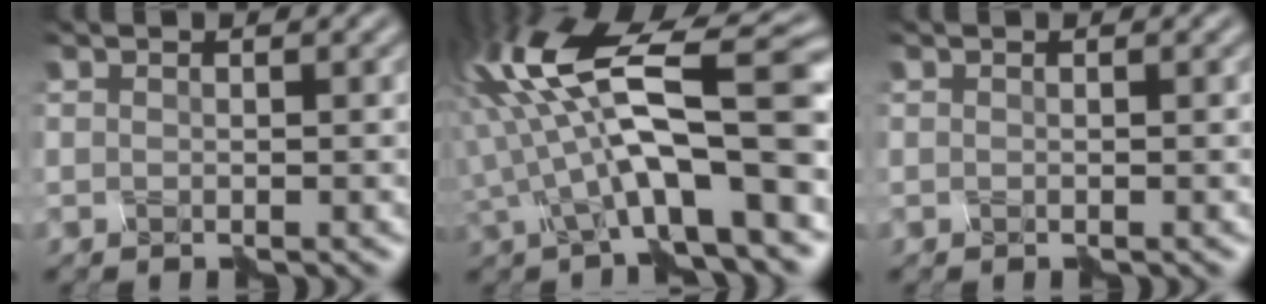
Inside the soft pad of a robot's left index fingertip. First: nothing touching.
{"total": 12.3, "force": [-0.7, 3.6, 11.7], "torque": [-0.204, 0.036, -0.017]}
{"total": 0.0}